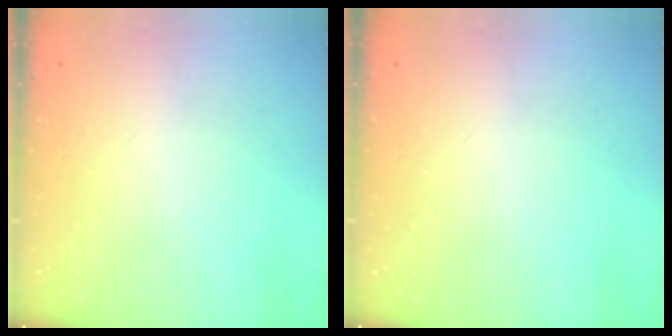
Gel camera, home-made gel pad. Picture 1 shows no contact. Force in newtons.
{"total": 0.0}